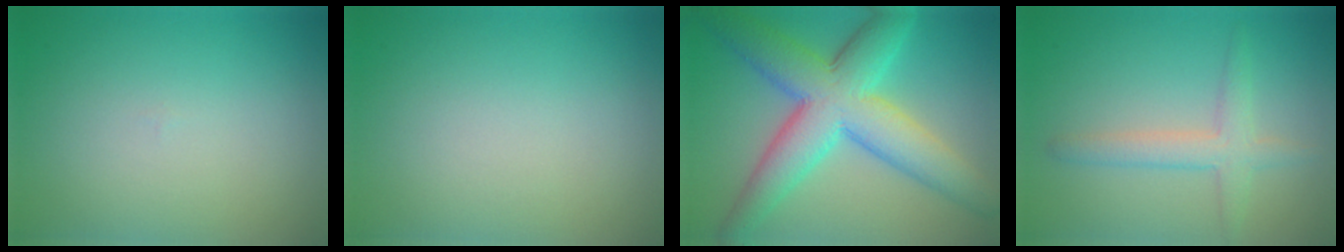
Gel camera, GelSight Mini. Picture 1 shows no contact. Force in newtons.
{"total": 0.0}
{"total": 9.9, "press": 9.9, "slide": 0.2}
{"total": 2.9, "press": 2.9, "slide": 0.2}